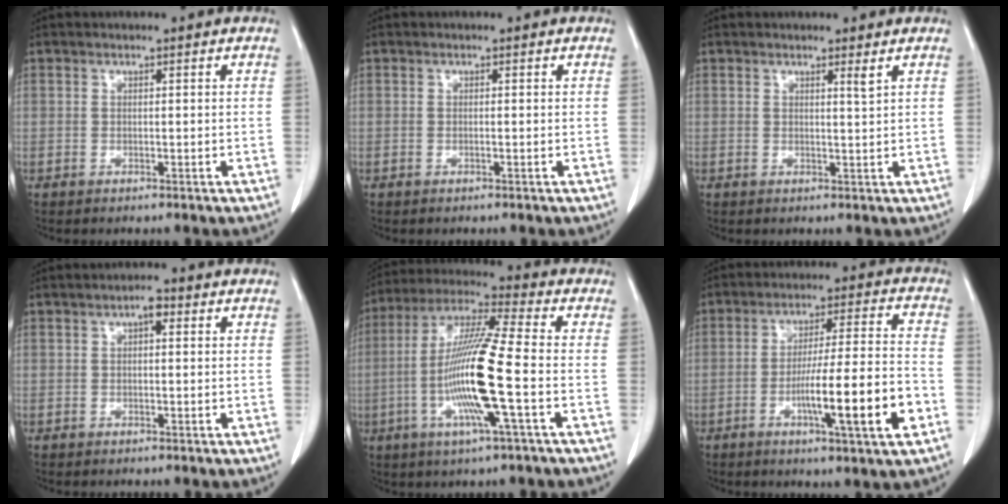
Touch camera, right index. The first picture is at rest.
{"total": 0.0}
{"total": 1.1, "force": [0.7, -0.3, 0.7], "torque": [-0.021, -0.010, 0.014]}
{"total": 1.8, "force": [0.6, 0.7, 1.6], "torque": [-0.025, 0.009, 0.008]}
{"total": 14.9, "force": [-3.2, -0.2, 14.5], "torque": [-0.292, -0.007, -0.071]}
{"total": 13.8, "force": [-4.8, 0.1, 12.9], "torque": [-0.212, -0.003, -0.076]}